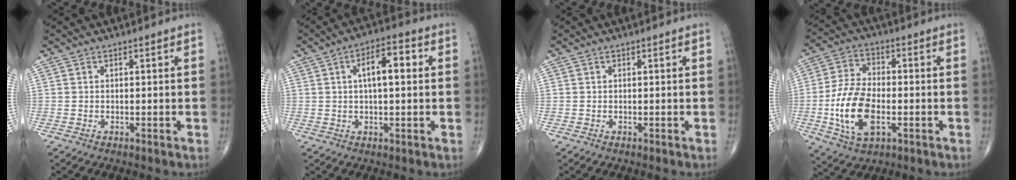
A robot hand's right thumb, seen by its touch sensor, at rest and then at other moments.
{"total": 7.8, "force": [1.5, 3.1, 7.0], "torque": [-0.099, 0.015, 0.016]}
{"total": 0.0}
{"total": 13.8, "force": [-2.9, 7.5, 11.2], "torque": [-0.217, 0.008, -0.052]}